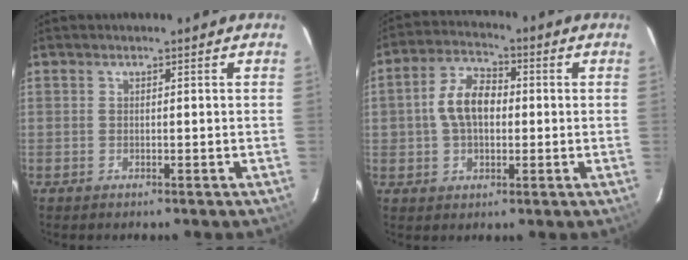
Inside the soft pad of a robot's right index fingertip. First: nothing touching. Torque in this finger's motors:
{"motor_torque": [0.34, -0.03, 0.20, 0.11]}